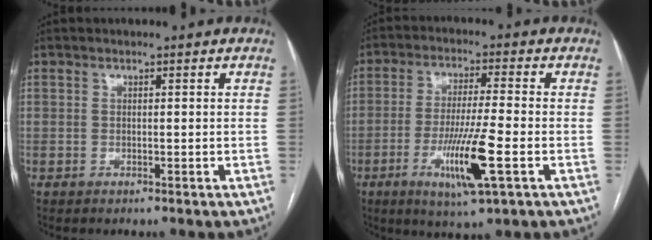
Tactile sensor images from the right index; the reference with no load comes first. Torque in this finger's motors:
{"motor_torque": [1.91, -0.22, 0.95, 0.21]}